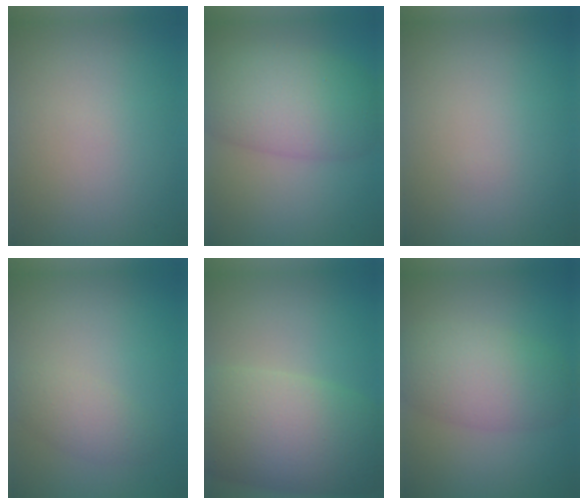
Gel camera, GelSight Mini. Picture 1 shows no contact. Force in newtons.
{"total": 7.9, "press": 7.9, "slide": 0.3}
{"total": 0.0}
{"total": 2.1, "press": 2.1, "slide": 0.1}
{"total": 10.7, "press": 10.7, "slide": 0.6}
{"total": 5.5, "press": 5.5, "slide": 0.4}